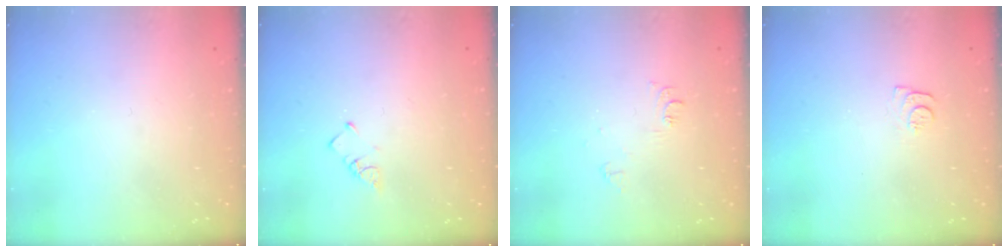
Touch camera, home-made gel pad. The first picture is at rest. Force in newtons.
{"total": 1.9, "press": 1.9, "slide": 0.3}
{"total": 6.3, "press": 6.3, "slide": 0.7}
{"total": 5.2, "press": 5.2, "slide": 0.7}